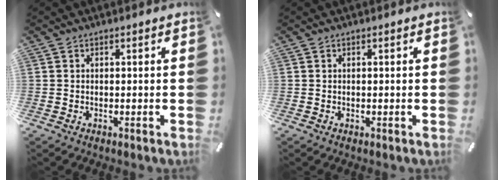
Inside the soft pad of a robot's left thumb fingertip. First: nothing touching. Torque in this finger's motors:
{"motor_torque": [-0.23, 0.09, -0.16, -0.26, -0.02]}